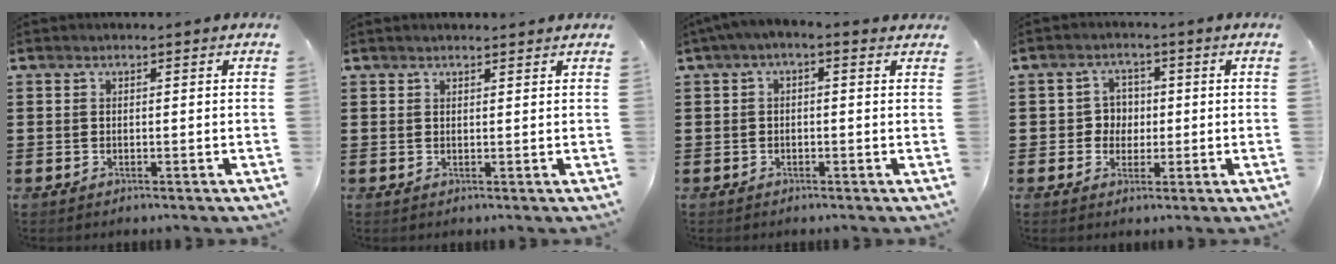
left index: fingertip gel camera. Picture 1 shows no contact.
{"total": 0.9, "force": [0.8, 0.1, 0.2], "torque": [-0.006, 0.000, 0.016]}
{"total": 1.7, "force": [-1.2, 0.3, 1.1], "torque": [-0.020, 0.000, -0.026]}
{"total": 3.7, "force": [-0.1, 3.4, 1.3], "torque": [-0.041, 0.009, -0.008]}